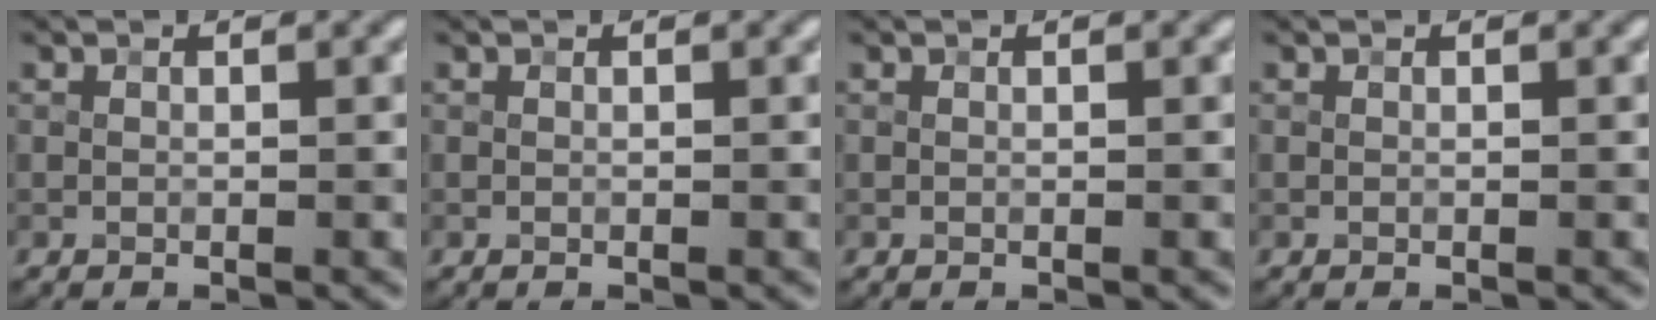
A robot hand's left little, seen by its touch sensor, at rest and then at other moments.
{"total": 0.0}
{"total": 0.0}
{"total": 0.0}